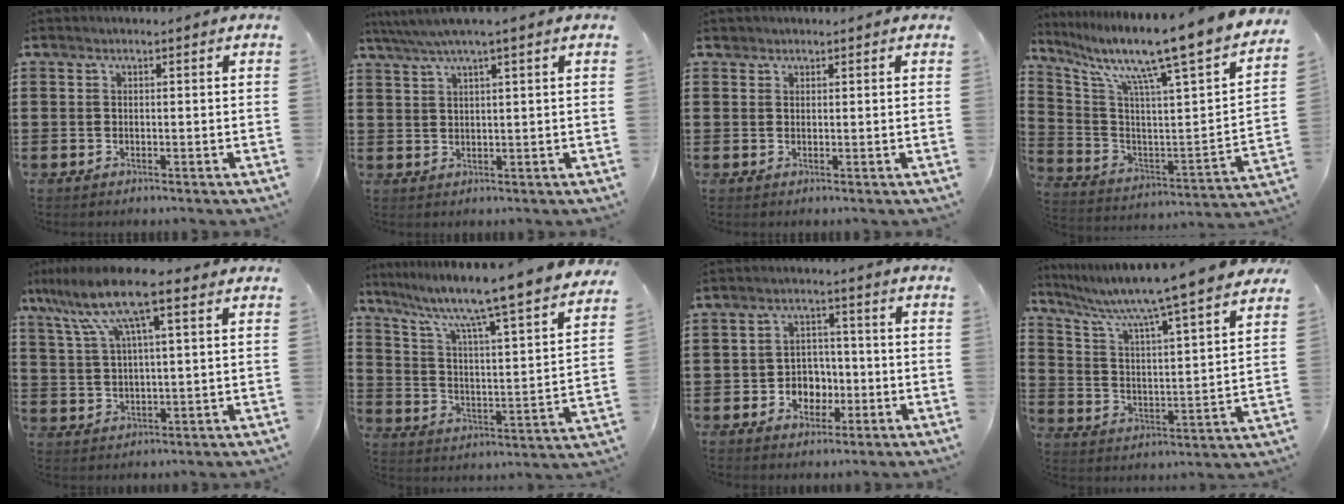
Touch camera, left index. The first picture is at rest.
{"total": 3.4, "force": [2.0, -0.1, 2.8], "torque": [-0.057, 0.000, 0.033]}
{"total": 1.0, "force": [0.8, 0.6, 0.1], "torque": [-0.005, 0.003, 0.016]}
{"total": 11.6, "force": [9.3, -0.4, 6.9], "torque": [-0.134, -0.090, 0.136]}
{"total": 11.2, "force": [6.5, 1.9, 8.9], "torque": [-0.200, -0.010, 0.111]}
{"total": 8.3, "force": [6.9, -0.8, 4.4], "torque": [-0.115, -0.065, 0.105]}
{"total": 4.6, "force": [-1.6, 3.9, 1.7], "torque": [-0.034, 0.007, -0.034]}
{"total": 7.6, "force": [6.5, -0.9, 3.8], "torque": [-0.103, -0.059, 0.100]}